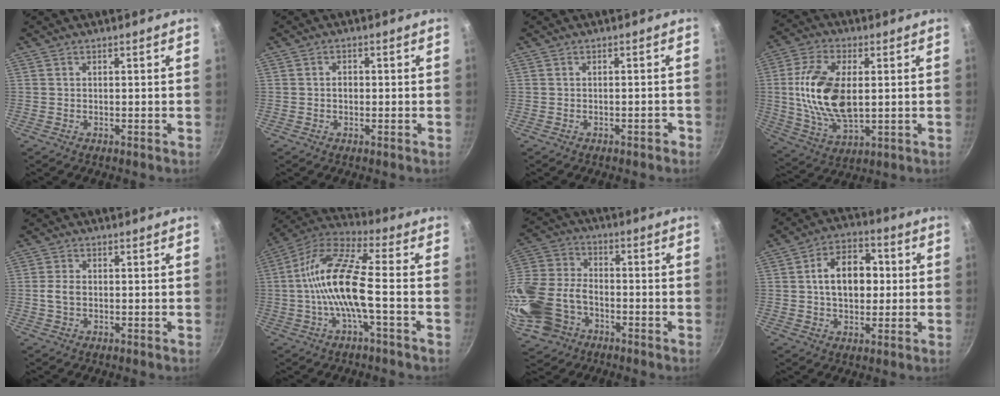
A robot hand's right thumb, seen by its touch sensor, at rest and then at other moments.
{"total": 1.7, "force": [-0.2, 1.3, 1.0], "torque": [-0.011, 0.006, -0.005]}
{"total": 1.3, "force": [-0.6, 0.6, 1.0], "torque": [-0.008, 0.006, -0.007]}
{"total": 16.0, "force": [1.4, 8.7, 13.4], "torque": [-0.250, 0.000, 0.028]}
{"total": 3.0, "force": [-0.3, 2.1, 2.2], "torque": [-0.042, 0.010, -0.007]}
{"total": 14.9, "force": [-2.1, 4.3, 14.1], "torque": [-0.277, 0.038, -0.057]}
{"total": 21.4, "force": [-8.2, 15.4, 12.3], "torque": [-0.292, 0.043, -0.160]}
{"total": 12.2, "force": [1.0, 8.4, 8.8], "torque": [-0.103, 0.020, 0.005]}